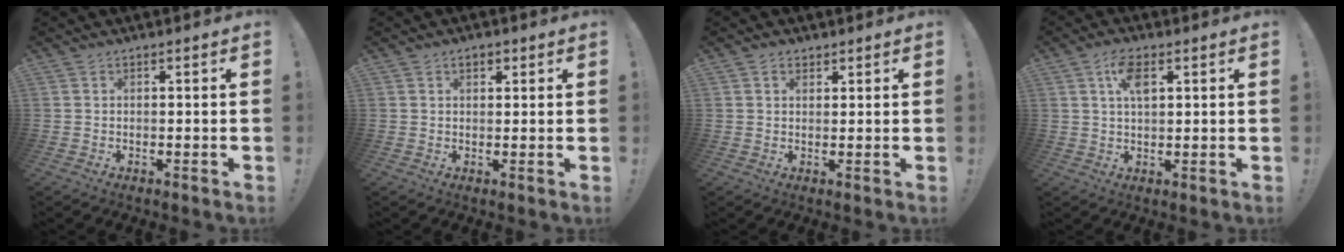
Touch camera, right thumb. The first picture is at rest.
{"total": 2.2, "force": [1.0, 1.4, 1.4], "torque": [-0.018, -0.001, 0.015]}
{"total": 2.2, "force": [1.3, 1.5, 0.8], "torque": [-0.001, -0.007, 0.022]}
{"total": 6.6, "force": [2.4, 3.2, 5.3], "torque": [-0.097, 0.004, 0.042]}